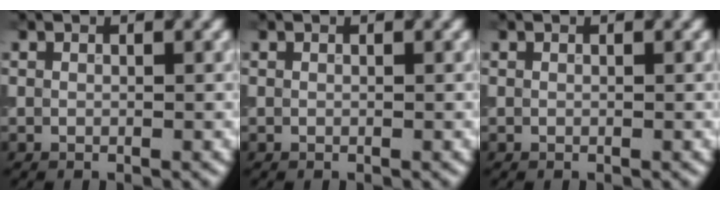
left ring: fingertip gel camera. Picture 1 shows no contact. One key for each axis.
{"total": 0.0}
{"total": 0.0}